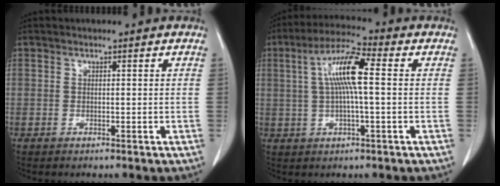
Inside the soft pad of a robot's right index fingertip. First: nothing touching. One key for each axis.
{"total": 8.9, "fx": 1.3, "fy": 1.0, "fz": 8.8, "tx": -0.173, "ty": 0.017, "tz": 0.022}